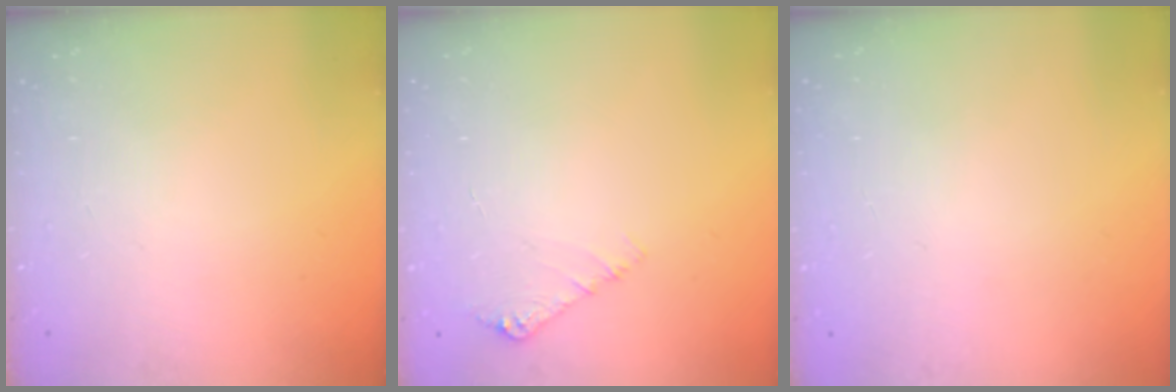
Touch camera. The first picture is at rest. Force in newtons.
{"total": 4.3, "press": 4.3, "slide": 0.5}
{"total": 0.7, "press": 0.3, "slide": 0.7}